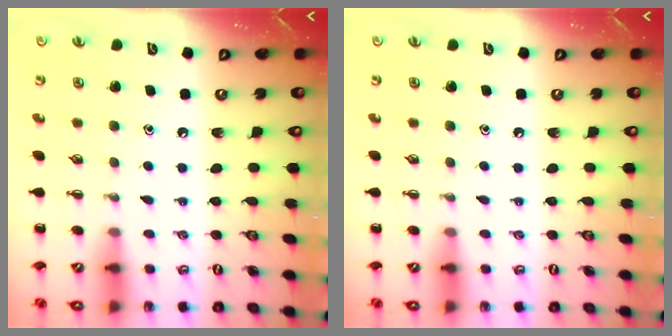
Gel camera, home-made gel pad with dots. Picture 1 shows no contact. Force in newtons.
{"total": 0.0}